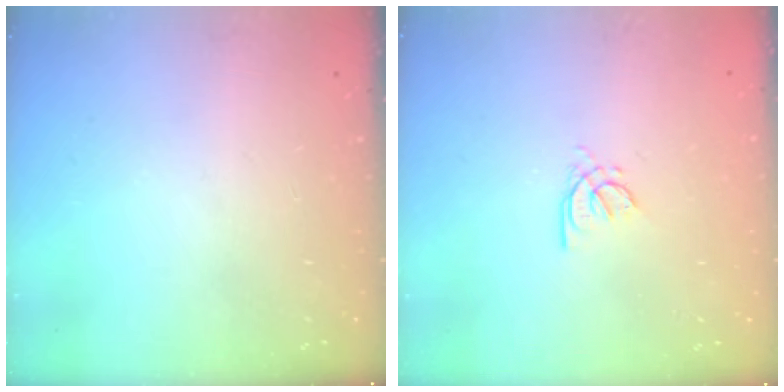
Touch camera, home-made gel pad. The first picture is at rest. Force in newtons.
{"total": 2.1, "press": 2.0, "slide": 0.6}